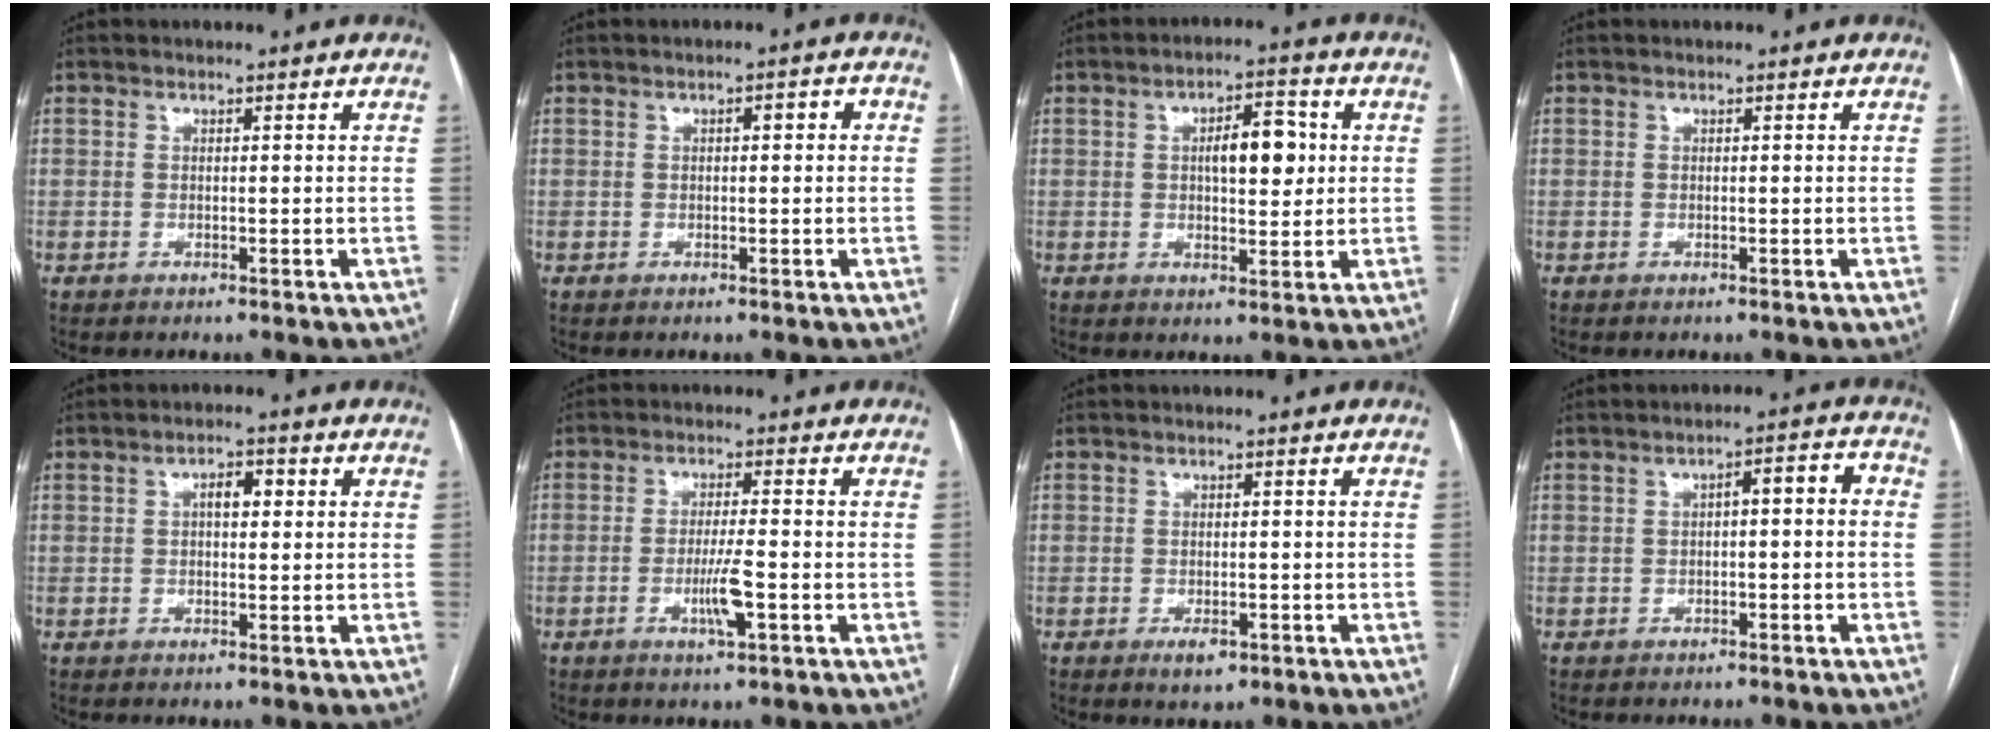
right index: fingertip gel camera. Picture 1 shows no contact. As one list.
[{"total": 2.0, "force": [0.3, 0.7, 1.8], "torque": [-0.024, 0.012, 0.002]}, {"total": 7.1, "force": [1.2, 2.7, 6.5], "torque": [-0.101, 0.013, 0.019]}, {"total": 0.0}, {"total": 3.2, "force": [0.7, 1.4, 2.8], "torque": [-0.049, 0.013, 0.009]}, {"total": 4.9, "force": [-1.6, 0.0, 4.6], "torque": [-0.087, -0.007, -0.028]}, {"total": 2.6, "force": [-1.4, 1.3, 1.7], "torque": [-0.024, 0.000, -0.013]}, {"total": 4.3, "force": [-0.1, 1.3, 4.0], "torque": [-0.057, 0.031, -0.004]}]